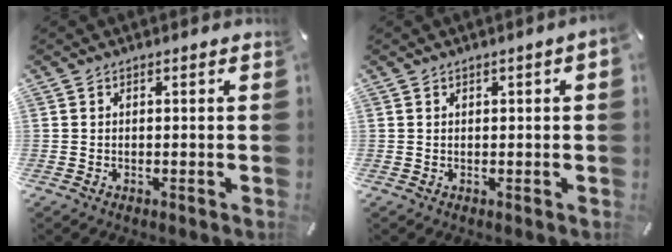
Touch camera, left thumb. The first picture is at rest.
{"total": 1.2, "force": [0.4, 0.2, 1.1], "torque": [-0.020, 0.000, 0.005]}